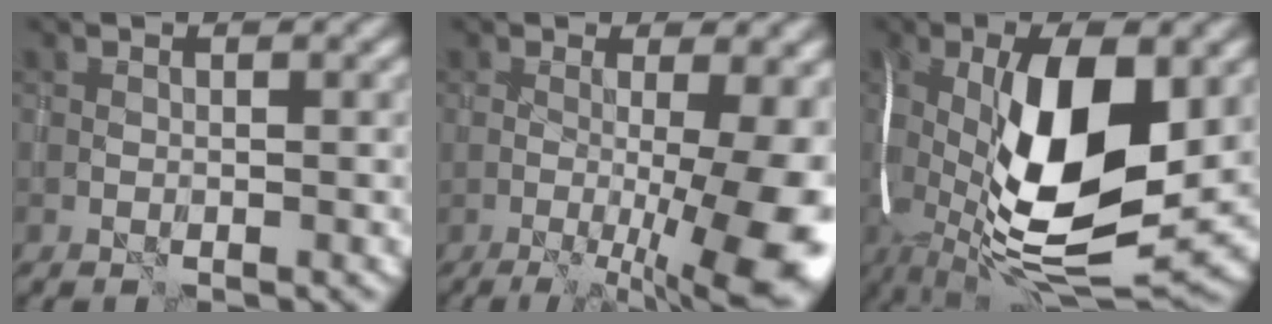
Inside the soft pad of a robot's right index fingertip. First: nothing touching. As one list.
[{"total": 12.8, "force": [-1.8, 3.8, 12.1], "torque": [-0.129, -0.009, -0.024]}, {"total": 15.5, "force": [-0.9, 6.4, 14.1], "torque": [-0.263, -0.005, -0.022]}]